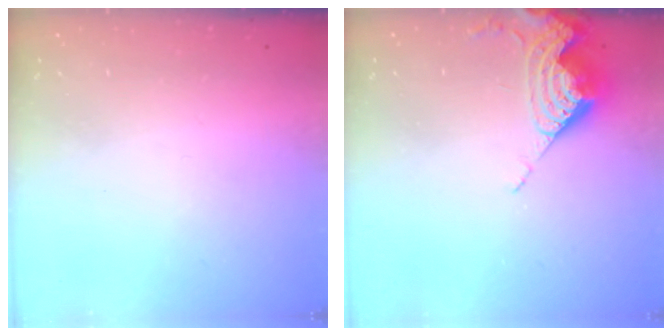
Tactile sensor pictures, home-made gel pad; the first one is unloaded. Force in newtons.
{"total": 8.6, "press": 8.5, "slide": 0.9}